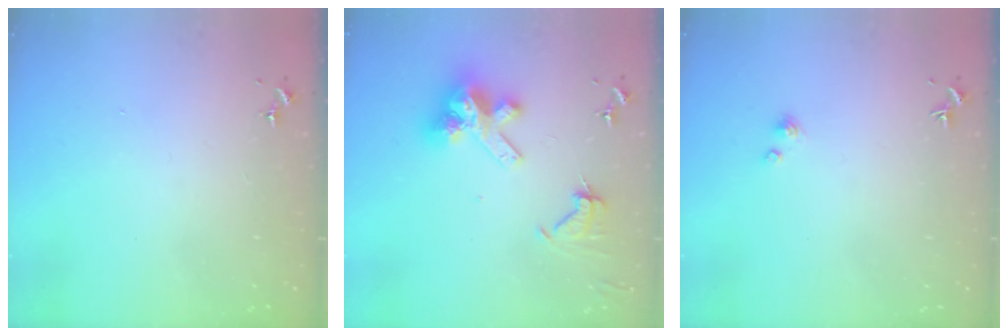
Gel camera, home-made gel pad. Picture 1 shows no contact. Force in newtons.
{"total": 13.3, "press": 13.2, "slide": 1.5}
{"total": 2.1, "press": 2.1, "slide": 0.2}